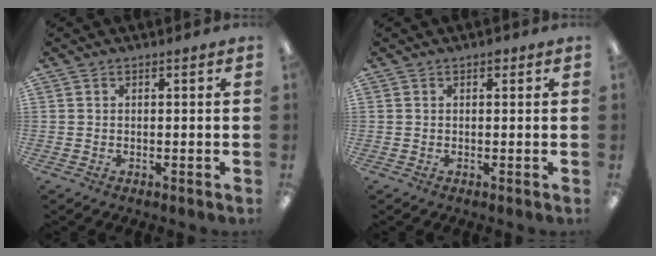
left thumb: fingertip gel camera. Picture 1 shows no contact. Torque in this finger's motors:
{"motor_torque": [0.50, -0.10, 0.51, -0.33, 0.00]}